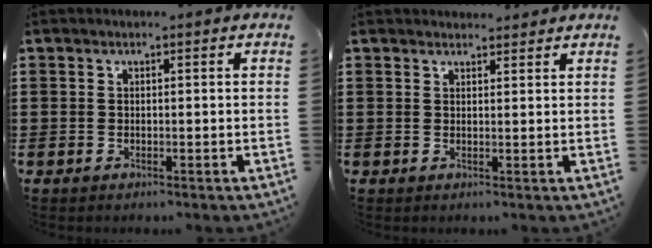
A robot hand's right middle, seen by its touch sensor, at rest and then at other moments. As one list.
[{"total": 1.7, "force": [1.7, 0.2, -0.2], "torque": [0.006, -0.002, 0.031]}]